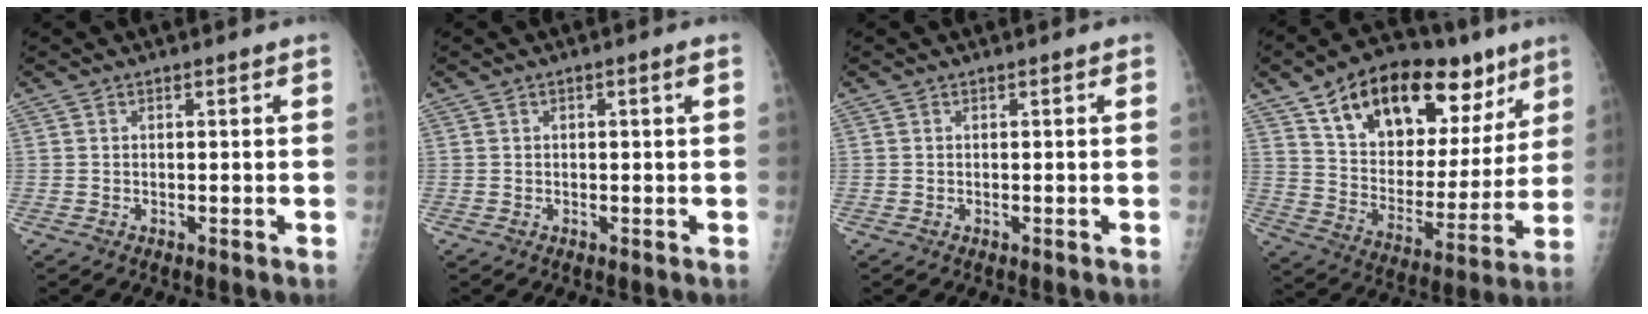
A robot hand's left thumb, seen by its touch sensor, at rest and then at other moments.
{"total": 1.3, "force": [0.2, 0.1, 1.2], "torque": [-0.023, 0.008, 0.005]}
{"total": 0.0}
{"total": 26.4, "force": [14.2, 14.4, 17.0], "torque": [-0.225, -0.017, 0.234]}